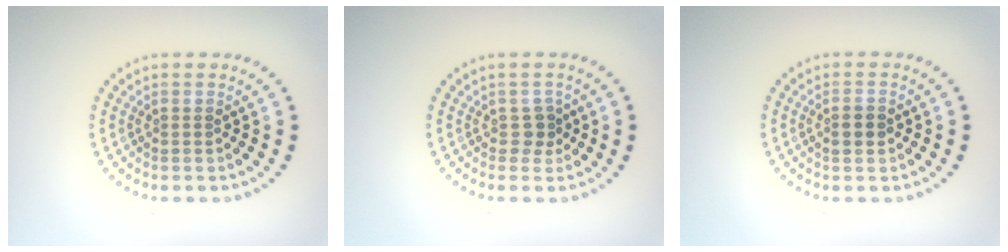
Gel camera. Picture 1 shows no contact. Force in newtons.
{"total": 1.3, "press": 1.0, "slide": 0.8}
{"total": 1.6, "press": 1.6, "slide": 0.2}